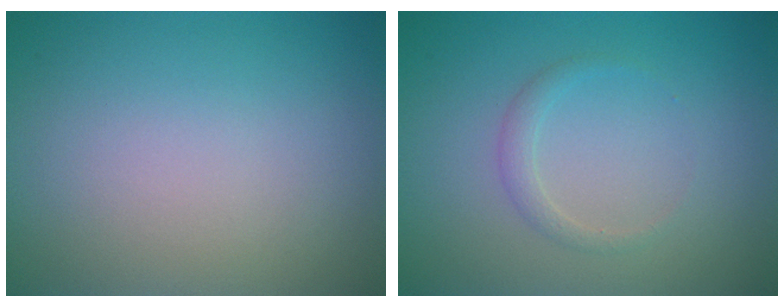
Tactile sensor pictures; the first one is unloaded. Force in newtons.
{"total": 1.2, "press": 1.2, "slide": 0.1}